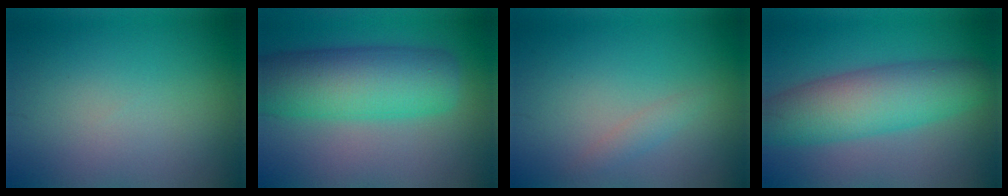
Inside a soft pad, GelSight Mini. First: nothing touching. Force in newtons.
{"total": 9.5, "press": 9.5, "slide": 0.2}
{"total": 1.2, "press": 1.2, "slide": 0.0}
{"total": 8.0, "press": 8.0, "slide": 0.4}